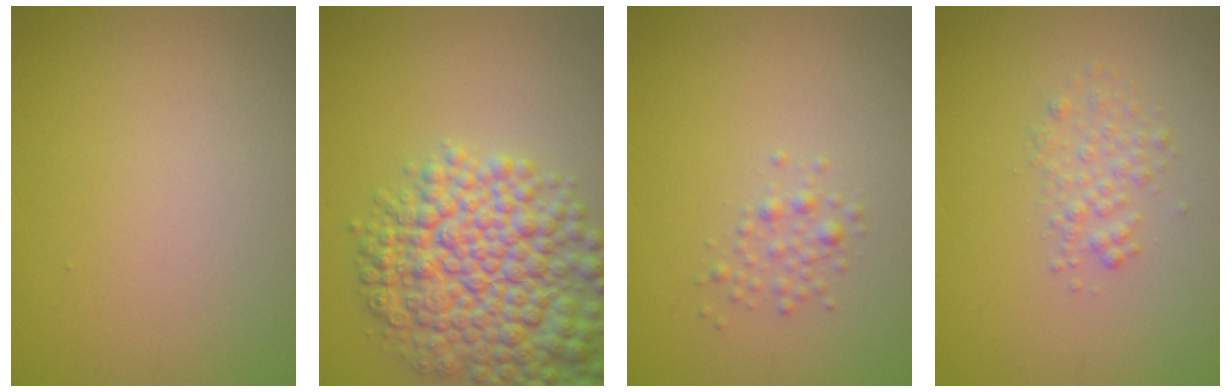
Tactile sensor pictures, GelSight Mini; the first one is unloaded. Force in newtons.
{"total": 8.8, "press": 8.8, "slide": 0.3}
{"total": 1.3, "press": 1.3, "slide": 0.1}
{"total": 1.7, "press": 1.7, "slide": 0.1}